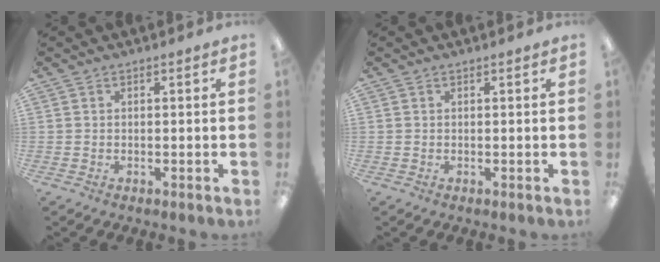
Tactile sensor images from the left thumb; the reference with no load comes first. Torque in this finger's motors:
{"motor_torque": [-0.06, 0.08, 0.03, -0.10, 0.00]}